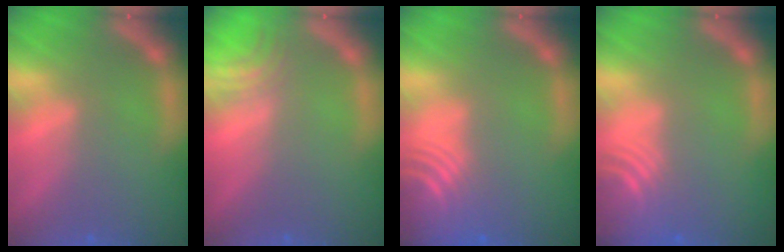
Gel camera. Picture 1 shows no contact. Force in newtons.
{"total": 2.5}
{"total": 8.6}
{"total": 6.0}